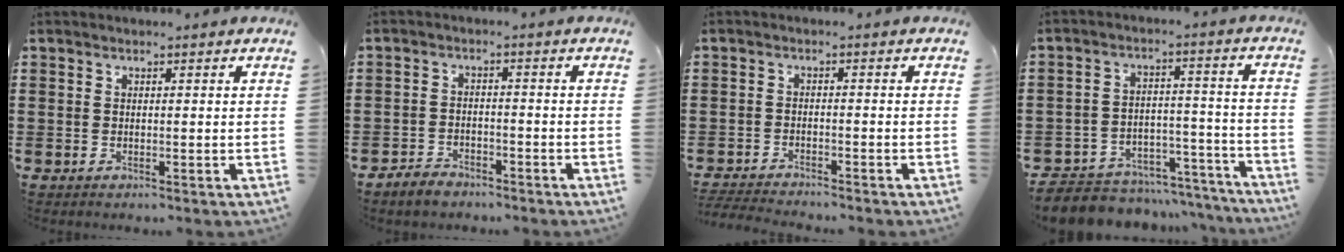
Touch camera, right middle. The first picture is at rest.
{"total": 2.6, "force": [-2.5, 0.7, 0.3], "torque": [-0.013, 0.005, -0.051]}
{"total": 2.7, "force": [-2.7, 0.0, 0.3], "torque": [-0.016, -0.006, -0.059]}
{"total": 5.8, "force": [-5.5, 2.0, 0.5], "torque": [-0.007, 0.019, -0.107]}